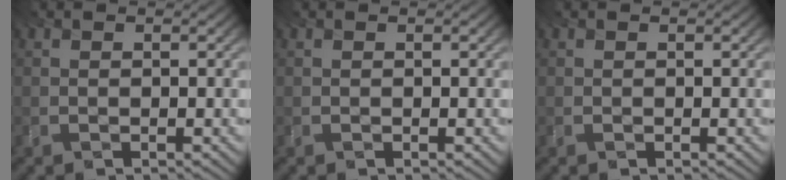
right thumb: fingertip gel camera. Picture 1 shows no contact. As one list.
[{"total": 0.0}, {"total": 0.0}]